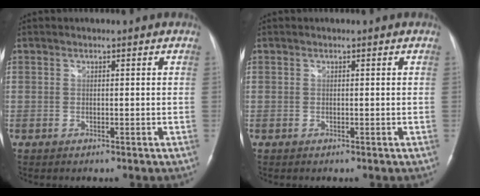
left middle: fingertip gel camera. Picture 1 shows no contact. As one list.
[{"total": 0.0}]